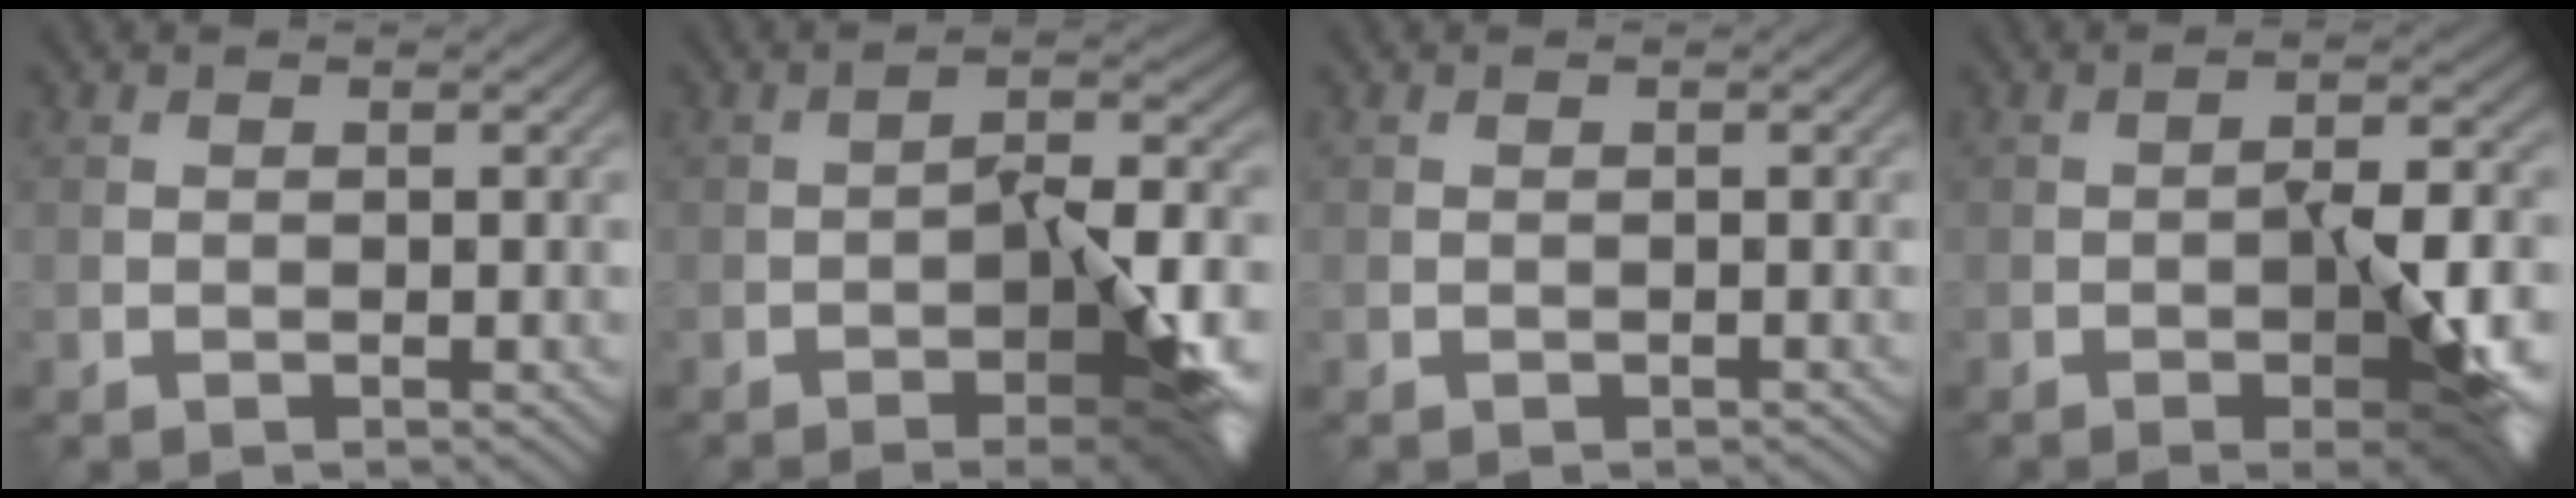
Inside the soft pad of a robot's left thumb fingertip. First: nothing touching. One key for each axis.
{"total": 11.0, "fx": -4.0, "fy": 3.5, "fz": 9.7, "tx": -0.143, "ty": -0.002, "tz": -0.058}
{"total": 0.0}
{"total": 9.6, "fx": -2.9, "fy": 3.0, "fz": 8.6, "tx": -0.128, "ty": -0.004, "tz": -0.040}